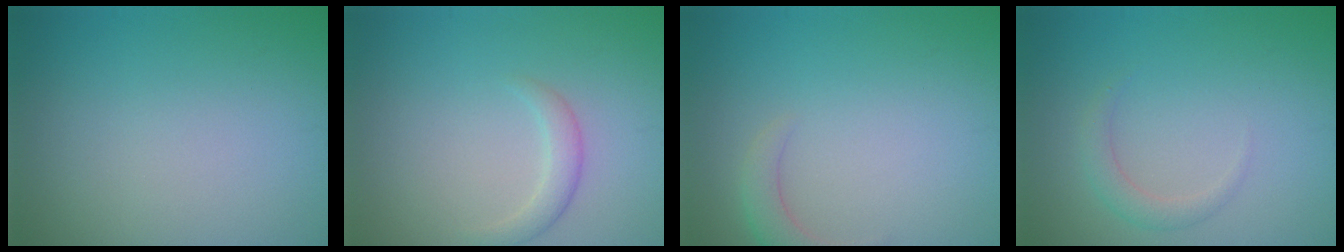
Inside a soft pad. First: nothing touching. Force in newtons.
{"total": 1.6, "press": 1.6, "slide": 0.1}
{"total": 2.1, "press": 2.1, "slide": 0.2}
{"total": 1.6, "press": 1.6, "slide": 0.1}